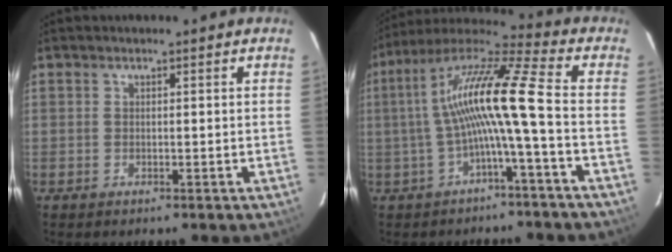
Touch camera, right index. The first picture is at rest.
{"total": 13.3, "force": [-2.0, -0.3, 13.2], "torque": [-0.249, 0.015, -0.038]}